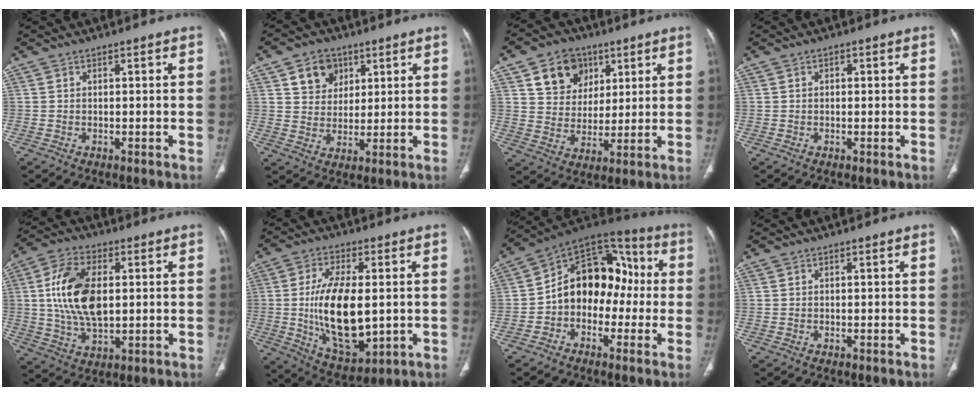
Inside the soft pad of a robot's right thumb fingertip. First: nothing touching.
{"total": 7.9, "force": [3.7, 6.3, 3.0], "torque": [-0.018, -0.015, 0.064]}
{"total": 11.4, "force": [5.4, 9.1, 4.3], "torque": [-0.039, -0.018, 0.098]}
{"total": 0.9, "force": [0.2, 0.6, 0.6], "torque": [-0.008, 0.001, 0.002]}
{"total": 14.6, "force": [1.8, 8.0, 12.1], "torque": [-0.227, 0.002, 0.035]}
{"total": 17.4, "force": [-0.5, 8.2, 15.3], "torque": [-0.266, -0.018, 0.006]}
{"total": 15.6, "force": [-1.4, 11.5, 10.4], "torque": [-0.108, 0.054, -0.040]}
{"total": 0.0}